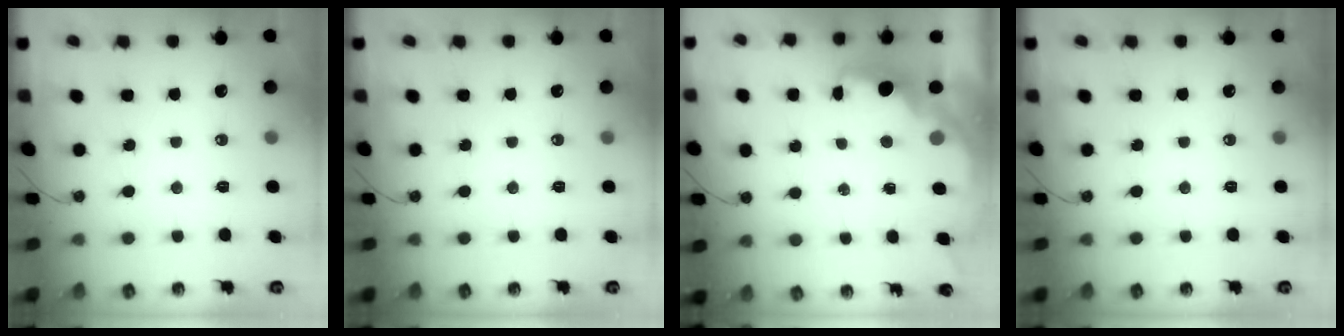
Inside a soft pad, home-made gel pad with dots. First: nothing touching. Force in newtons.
{"total": 0.0}
{"total": 2.2, "press": 2.1, "slide": 0.8}
{"total": 0.0}